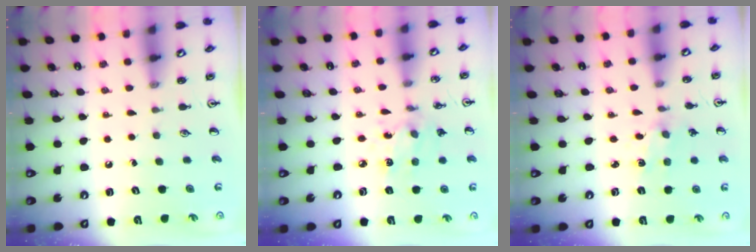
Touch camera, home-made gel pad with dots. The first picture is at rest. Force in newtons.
{"total": 3.7, "press": 3.4, "slide": 1.4}
{"total": 1.8, "press": 1.8, "slide": 0.4}